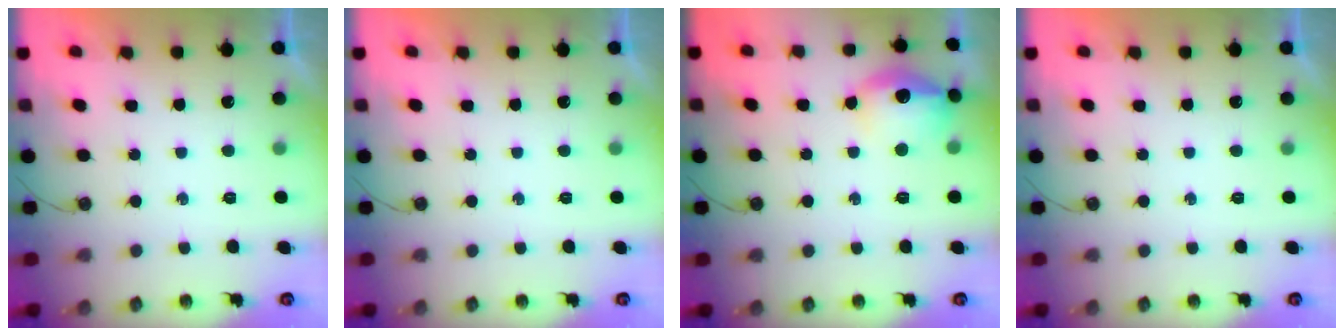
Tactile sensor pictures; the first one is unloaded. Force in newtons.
{"total": 0.0}
{"total": 13.6, "press": 13.6, "slide": 1.1}
{"total": 0.0}